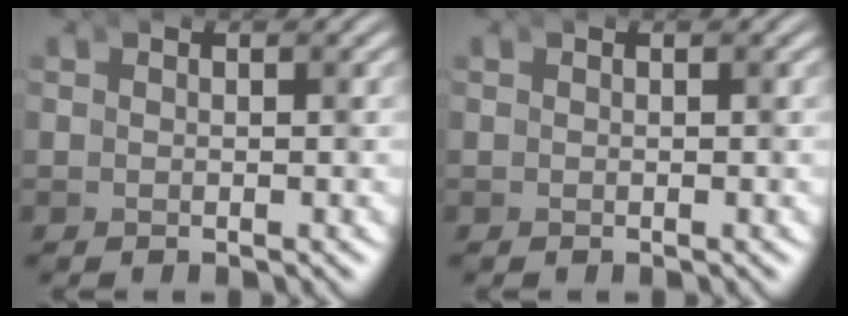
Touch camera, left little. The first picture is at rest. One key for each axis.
{"total": 0.0}